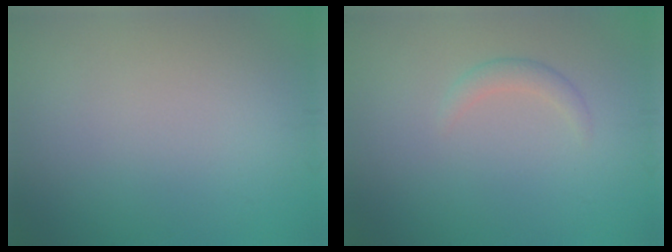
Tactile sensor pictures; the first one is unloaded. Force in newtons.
{"total": 1.3, "press": 1.3, "slide": 0.1}